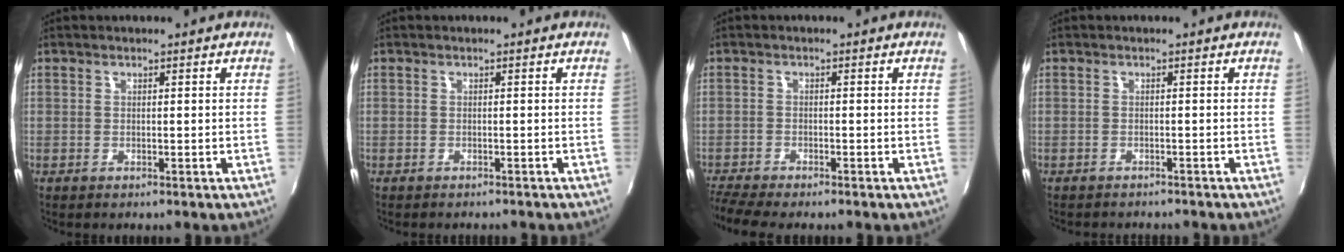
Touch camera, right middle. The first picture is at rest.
{"total": 1.7, "force": [-1.6, 0.5, 0.5], "torque": [-0.015, -0.010, -0.022]}
{"total": 5.8, "force": [-5.3, 0.3, 2.4], "torque": [-0.072, -0.028, -0.094]}
{"total": 3.1, "force": [-2.9, 0.7, 0.8], "torque": [-0.023, -0.013, -0.043]}